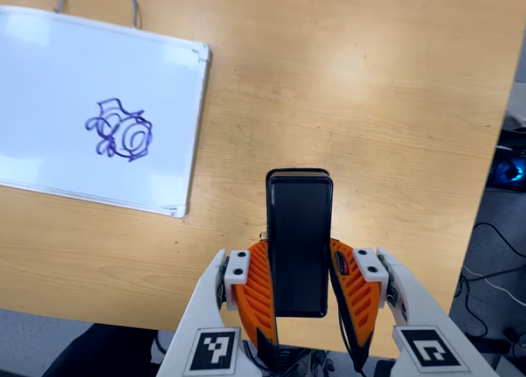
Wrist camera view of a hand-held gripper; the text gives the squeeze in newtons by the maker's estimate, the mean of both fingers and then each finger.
{"total": 5.4, "left": 3.6, "right": 7.3}